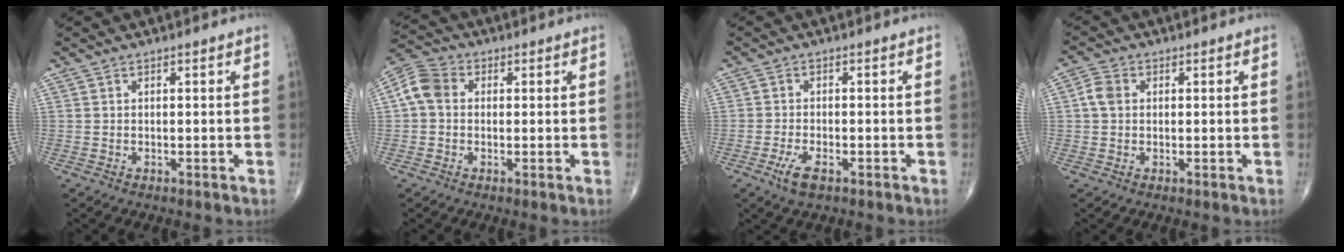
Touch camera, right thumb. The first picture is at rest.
{"total": 6.1, "force": [0.4, 4.8, 3.7], "torque": [-0.071, 0.020, -0.001]}
{"total": 4.0, "force": [-2.1, 1.6, 3.0], "torque": [-0.061, 0.002, -0.038]}
{"total": 3.2, "force": [0.4, 2.6, 1.9], "torque": [-0.038, 0.009, 0.002]}